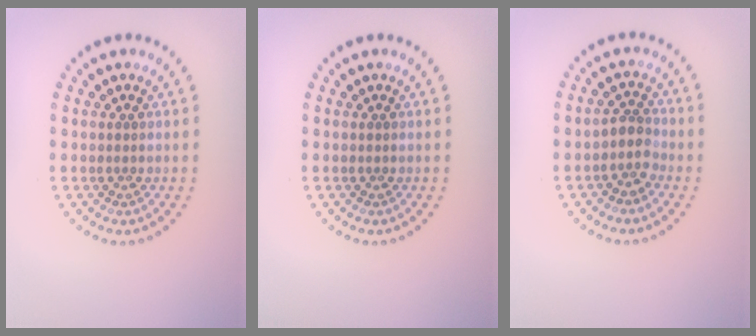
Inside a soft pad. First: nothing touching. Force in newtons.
{"total": 0.0}
{"total": 2.0, "press": 1.5, "slide": 1.2}